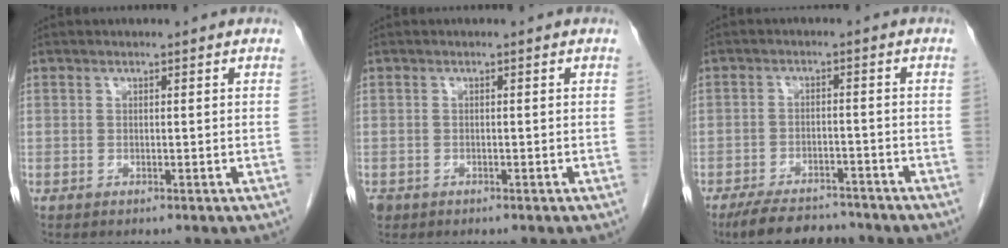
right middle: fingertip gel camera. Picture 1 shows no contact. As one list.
[{"total": 1.5, "force": [-1.0, 1.1, 0.5], "torque": [-0.014, 0.000, -0.015]}, {"total": 8.3, "force": [-7.3, 2.7, 2.9], "torque": [-0.049, -0.008, -0.115]}]